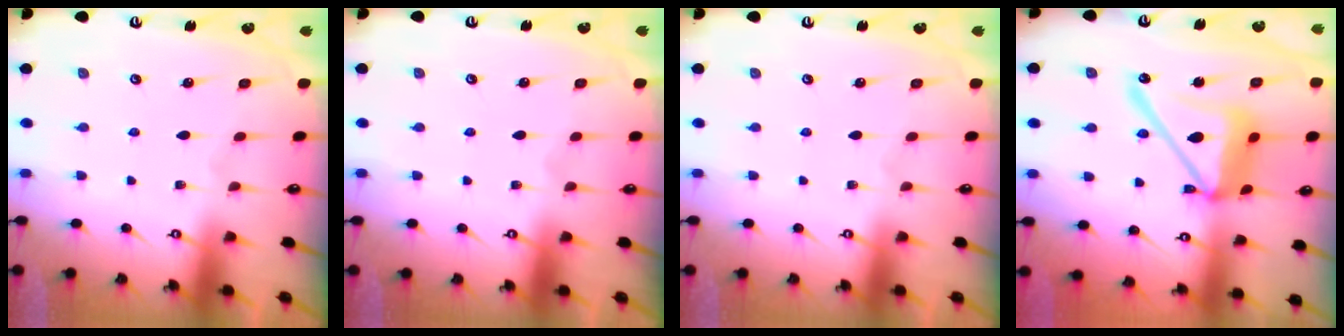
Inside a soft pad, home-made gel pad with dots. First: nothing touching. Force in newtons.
{"total": 0.0}
{"total": 0.0}
{"total": 17.4, "press": 17.3, "slide": 1.7}